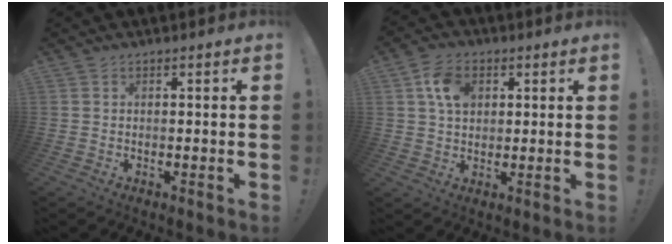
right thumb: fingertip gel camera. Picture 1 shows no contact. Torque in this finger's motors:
{"motor_torque": [0.01, 0.12, 0.14, 0.12, 0.07]}